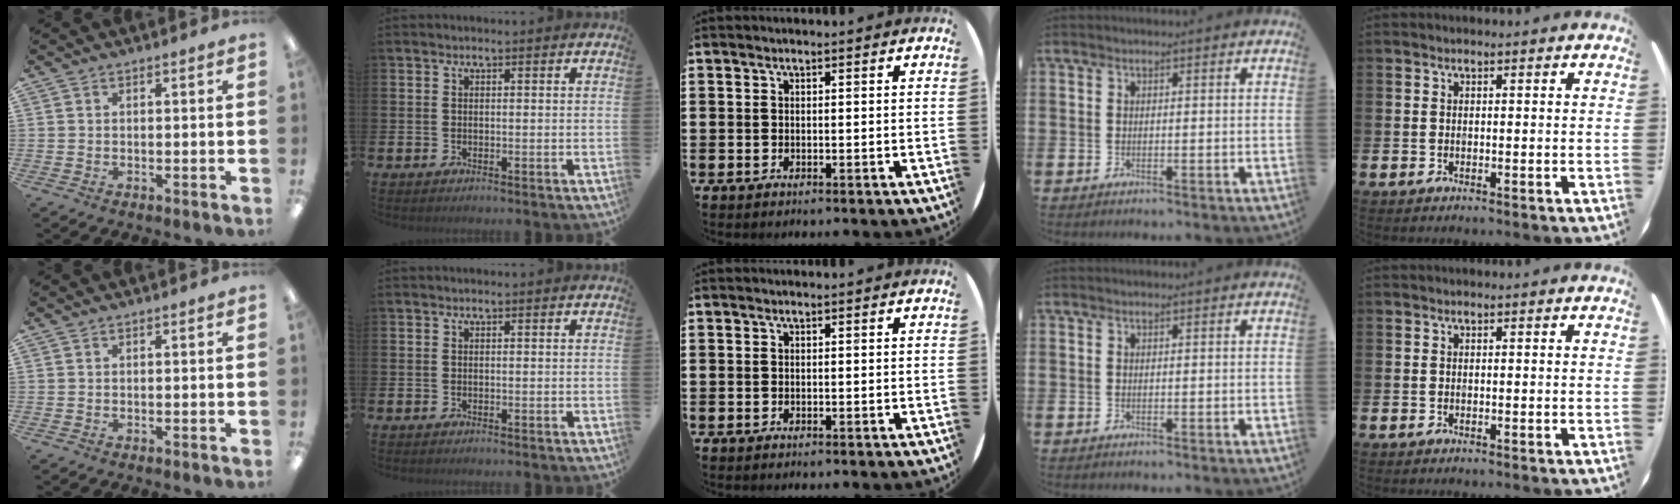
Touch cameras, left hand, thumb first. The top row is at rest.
{}